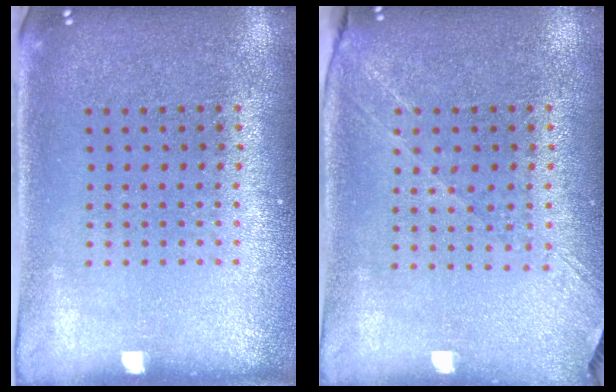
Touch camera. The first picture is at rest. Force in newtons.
{"total": 1.3, "press": 1.2, "slide": 0.5}